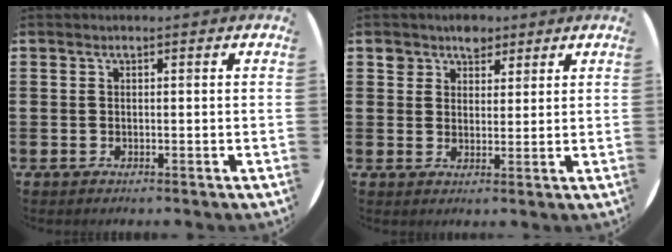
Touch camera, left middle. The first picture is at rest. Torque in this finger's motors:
{"motor_torque": [0.48, -0.38, 0.02, 0.04]}